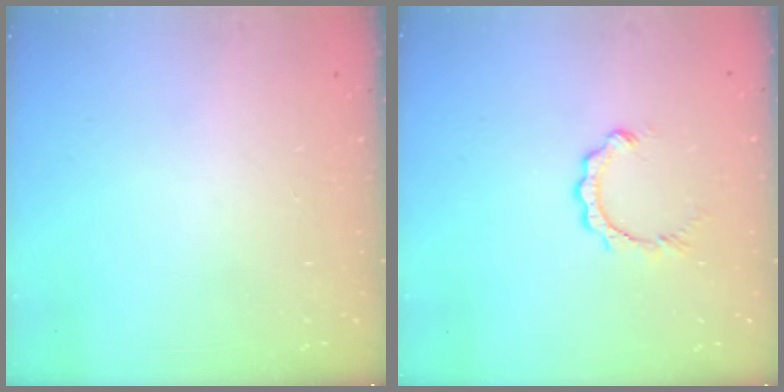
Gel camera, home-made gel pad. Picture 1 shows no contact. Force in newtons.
{"total": 2.6, "press": 2.6, "slide": 0.3}